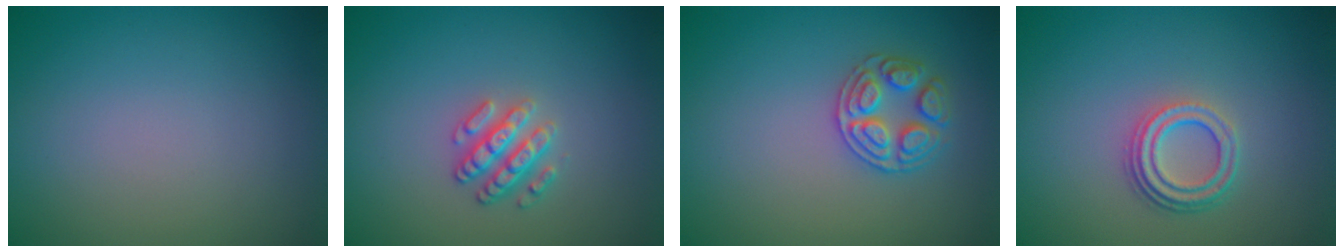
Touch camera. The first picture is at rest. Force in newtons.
{"total": 2.5, "press": 2.4, "slide": 0.8}
{"total": 2.6, "press": 2.6, "slide": 0.2}
{"total": 3.3, "press": 2.4, "slide": 2.3}